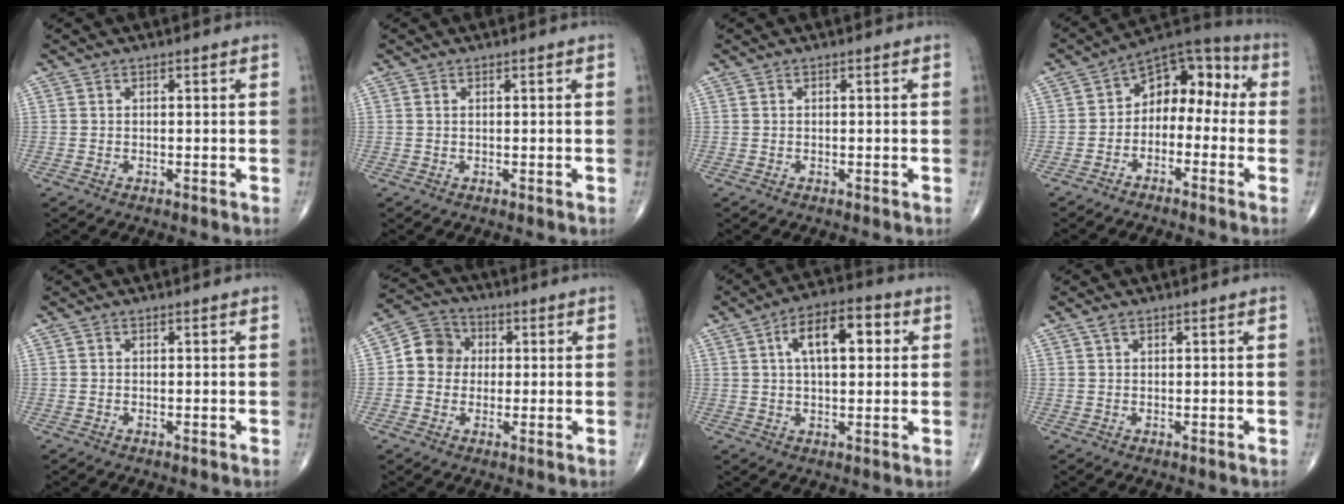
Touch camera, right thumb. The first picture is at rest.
{"total": 0.0}
{"total": 0.0}
{"total": 10.9, "force": [-1.3, 7.6, 7.8], "torque": [-0.070, 0.058, -0.041]}
{"total": 0.0}
{"total": 7.5, "force": [0.5, 6.8, 3.2], "torque": [-0.033, 0.016, -0.005]}
{"total": 11.5, "force": [3.1, 5.5, 9.6], "torque": [-0.139, 0.017, 0.044]}
{"total": 1.3, "force": [0.8, 0.6, 0.9], "torque": [-0.019, 0.006, 0.015]}